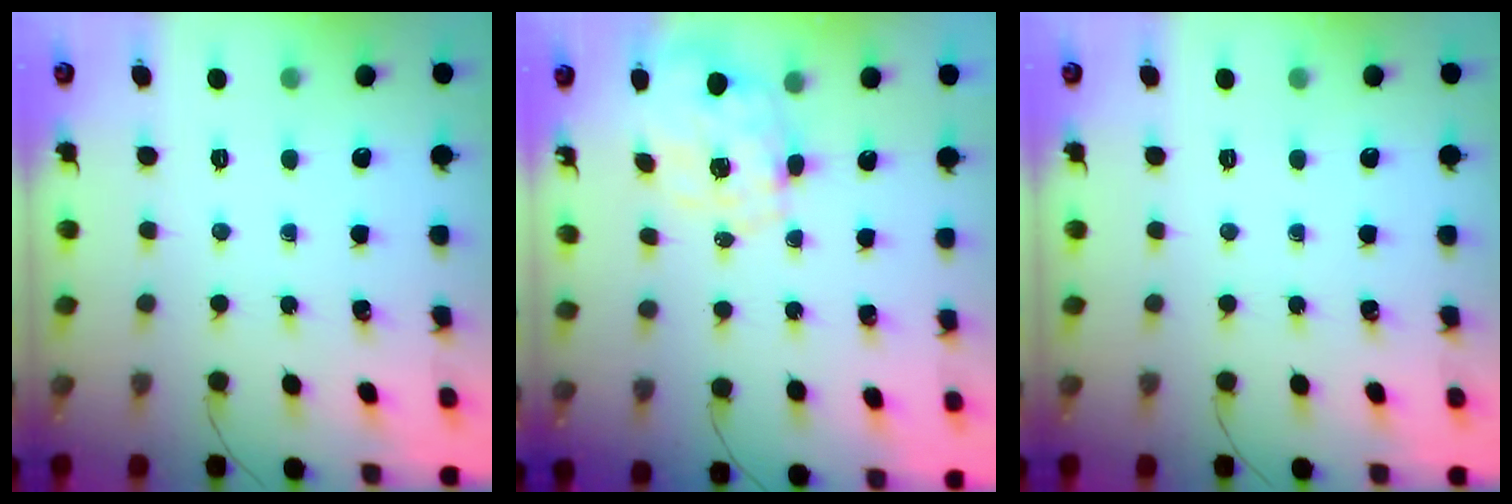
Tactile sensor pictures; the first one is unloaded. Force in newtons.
{"total": 2.4, "press": 2.2, "slide": 1.0}
{"total": 0.0}